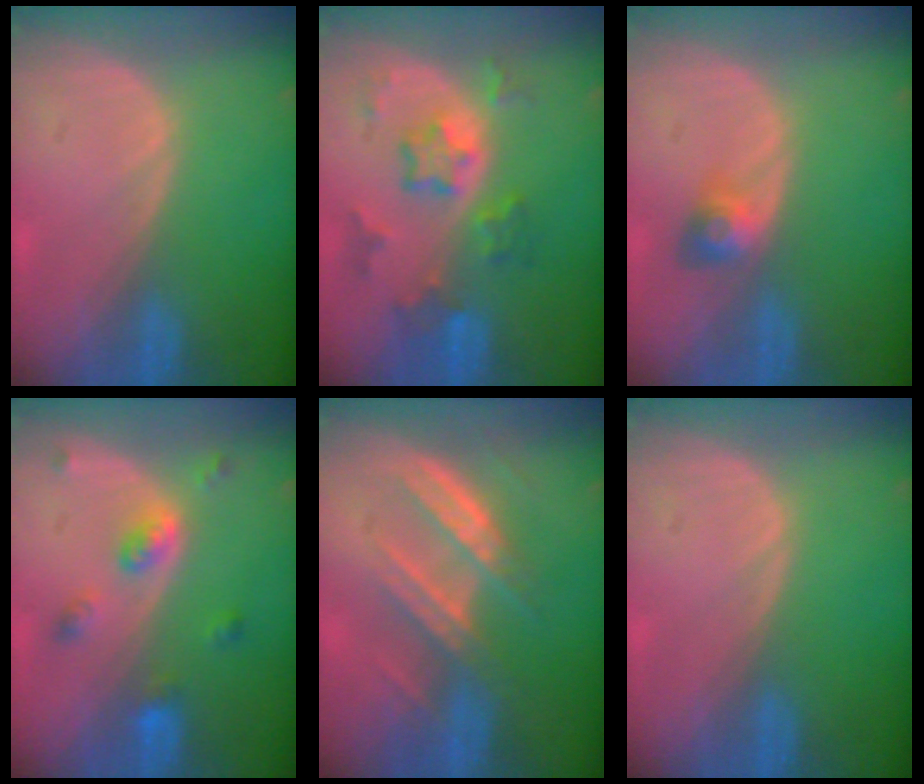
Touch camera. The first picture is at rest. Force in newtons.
{"total": 7.4, "press": 6.6, "slide": 3.4}
{"total": 3.1, "press": 2.8, "slide": 1.4}
{"total": 5.2, "press": 4.5, "slide": 2.8}
{"total": 6.9, "press": 6.8, "slide": 1.0}
{"total": 0.0}